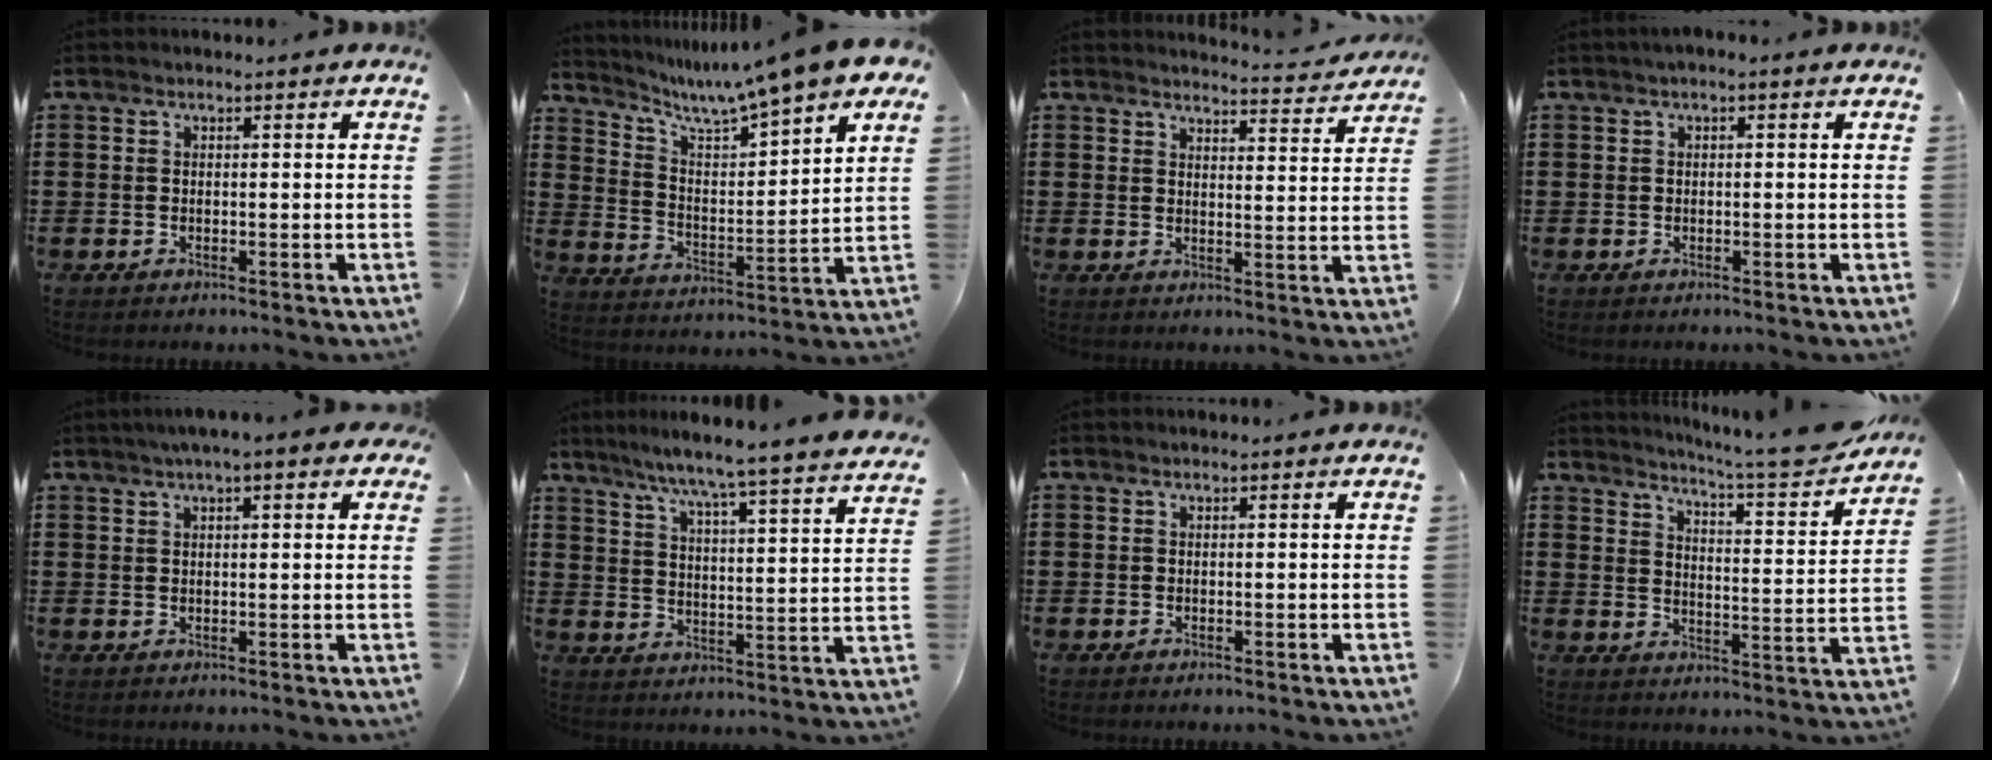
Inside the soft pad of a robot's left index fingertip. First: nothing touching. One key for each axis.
{"total": 8.6, "fx": 7.5, "fy": -1.2, "fz": 3.9, "tx": -0.106, "ty": -0.055, "tz": 0.119}
{"total": 3.8, "fx": 3.7, "fy": -0.2, "fz": 0.6, "tx": -0.019, "ty": -0.025, "tz": 0.064}
{"total": 0.7, "fx": 0.0, "fy": 0.1, "fz": 0.6, "tx": -0.011, "ty": -0.001, "tz": 0.000}
{"total": 2.8, "fx": 1.7, "fy": 0.3, "fz": 2.2, "tx": -0.047, "ty": 0.006, "tz": 0.031}
{"total": 5.7, "fx": 5.0, "fy": -1.6, "fz": 2.1, "tx": -0.064, "ty": -0.051, "tz": 0.074}
{"total": 0.0}
{"total": 7.0, "fx": 6.3, "fy": -0.5, "fz": 2.9, "tx": -0.060, "ty": -0.050, "tz": 0.100}